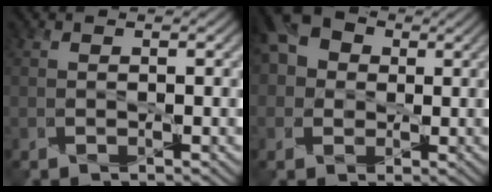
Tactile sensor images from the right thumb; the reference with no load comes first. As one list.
[{"total": 6.1, "force": [1.4, 5.3, 2.8], "torque": [-0.077, 0.014, 0.011]}]